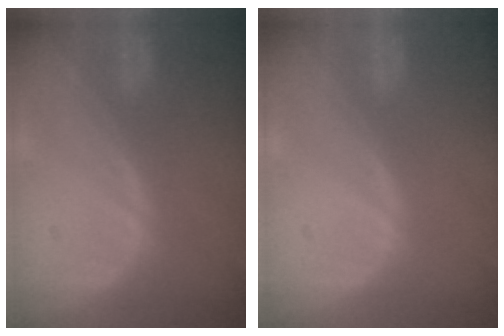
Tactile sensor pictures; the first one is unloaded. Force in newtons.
{"total": 0.0}